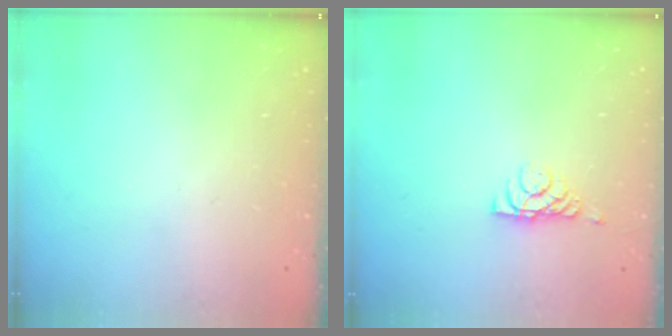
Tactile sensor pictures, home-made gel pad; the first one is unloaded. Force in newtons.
{"total": 6.0, "press": 6.0, "slide": 0.8}